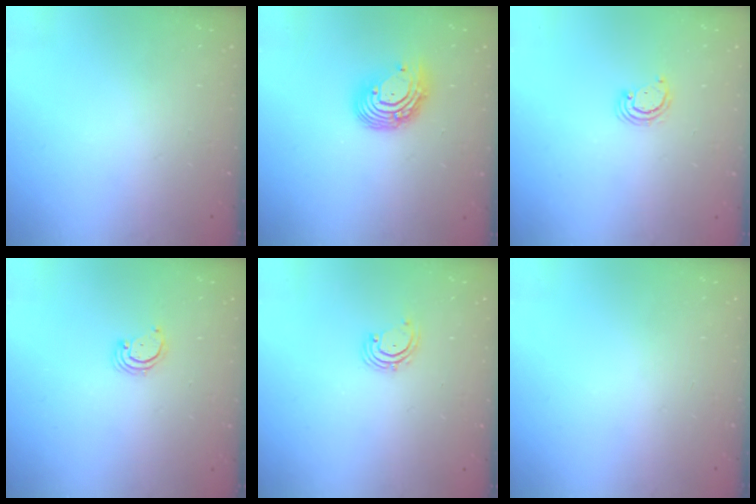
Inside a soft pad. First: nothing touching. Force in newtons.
{"total": 10.8, "press": 10.8, "slide": 1.0}
{"total": 3.2, "press": 3.1, "slide": 0.3}
{"total": 2.5, "press": 2.5, "slide": 0.2}
{"total": 2.0, "press": 2.0, "slide": 0.4}
{"total": 0.0}